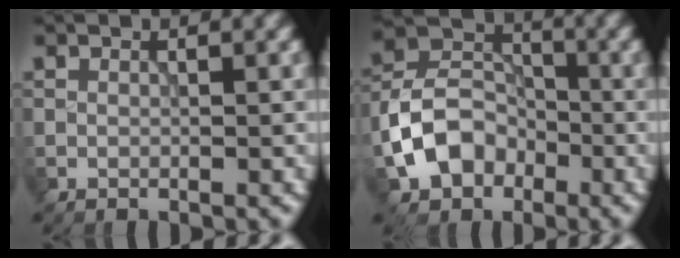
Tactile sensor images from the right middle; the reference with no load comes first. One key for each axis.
{"total": 6.8, "fx": -2.7, "fy": 5.2, "fz": 3.4, "tx": -0.063, "ty": 0.006, "tz": -0.064}